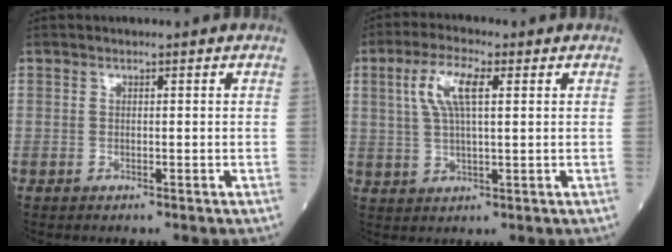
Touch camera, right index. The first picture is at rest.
{"total": 7.1, "force": [2.3, 1.8, 6.4], "torque": [-0.138, 0.013, 0.047]}